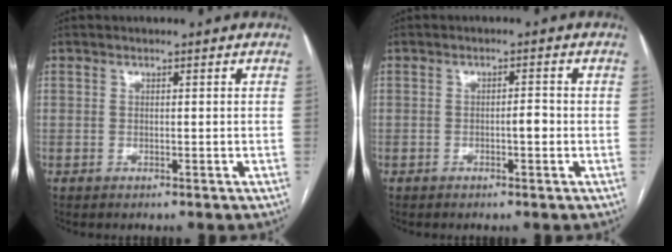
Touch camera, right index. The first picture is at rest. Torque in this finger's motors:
{"motor_torque": [0.50, -0.05, 0.04, 0.05]}